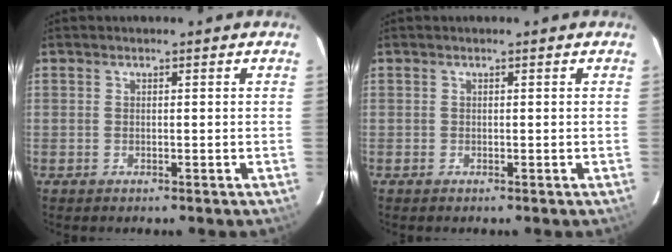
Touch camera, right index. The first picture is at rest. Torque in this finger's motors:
{"motor_torque": [-0.01, 0.03, -0.03, 0.01]}